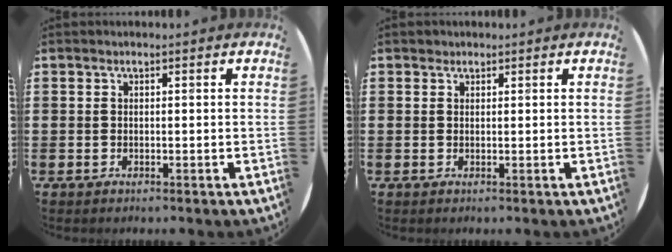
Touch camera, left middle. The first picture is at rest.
{"total": 0.5, "force": [0.5, 0.3, 0.0], "torque": [0.009, 0.000, 0.008]}